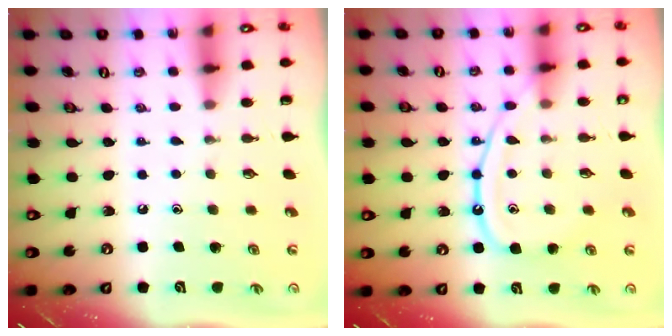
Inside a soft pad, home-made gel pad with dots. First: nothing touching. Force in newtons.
{"total": 13.7, "press": 13.6, "slide": 1.3}